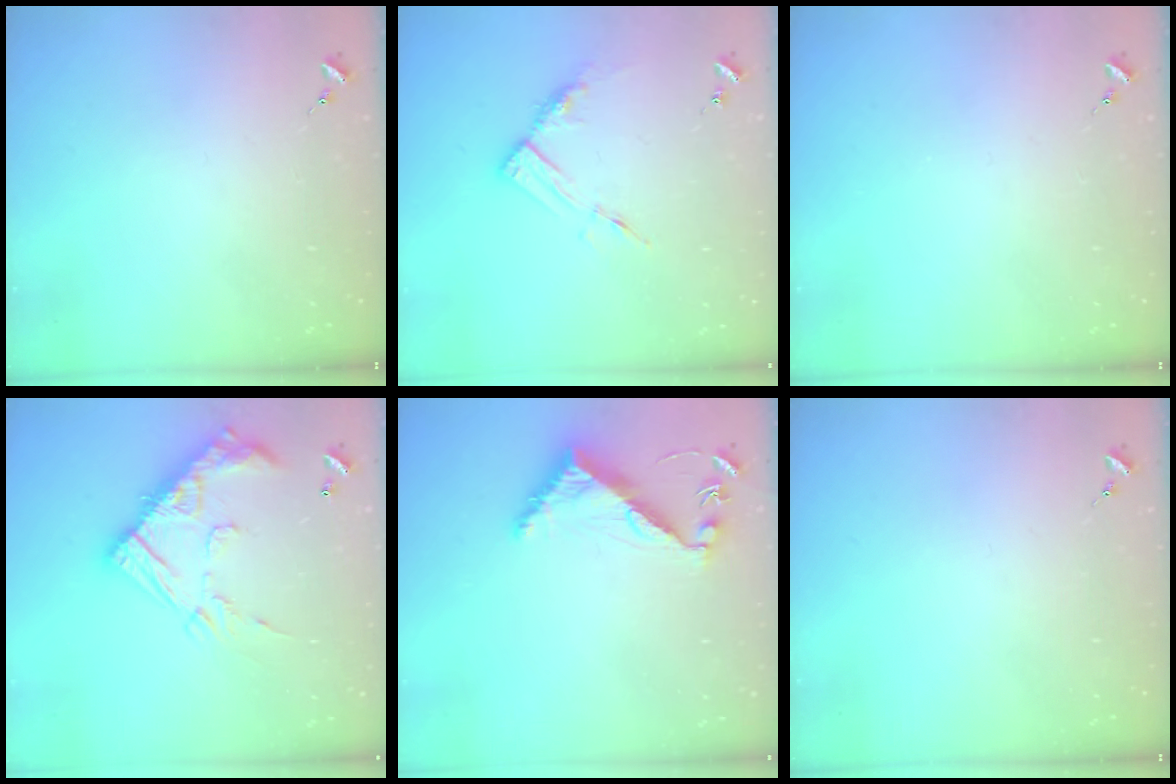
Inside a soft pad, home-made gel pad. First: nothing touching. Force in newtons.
{"total": 8.8, "press": 8.8, "slide": 0.6}
{"total": 0.0}
{"total": 20.8, "press": 20.8, "slide": 0.6}
{"total": 8.0, "press": 8.0, "slide": 0.5}
{"total": 0.0}